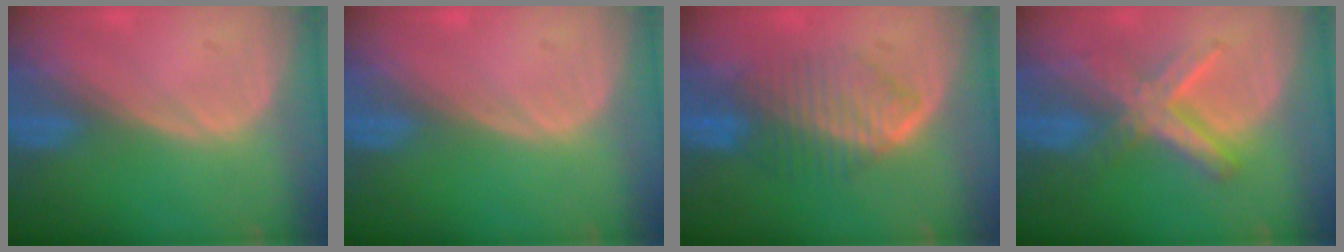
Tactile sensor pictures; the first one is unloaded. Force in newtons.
{"total": 0.0}
{"total": 6.7, "press": 6.7, "slide": 0.7}
{"total": 6.4, "press": 6.4, "slide": 0.3}